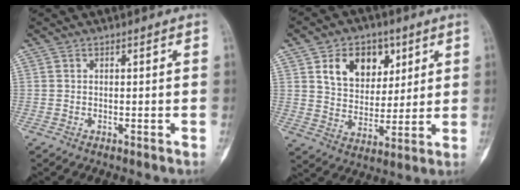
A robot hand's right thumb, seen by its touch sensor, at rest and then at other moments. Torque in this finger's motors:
{"motor_torque": [-0.55, 0.65, 0.12, 0.04, 0.03]}